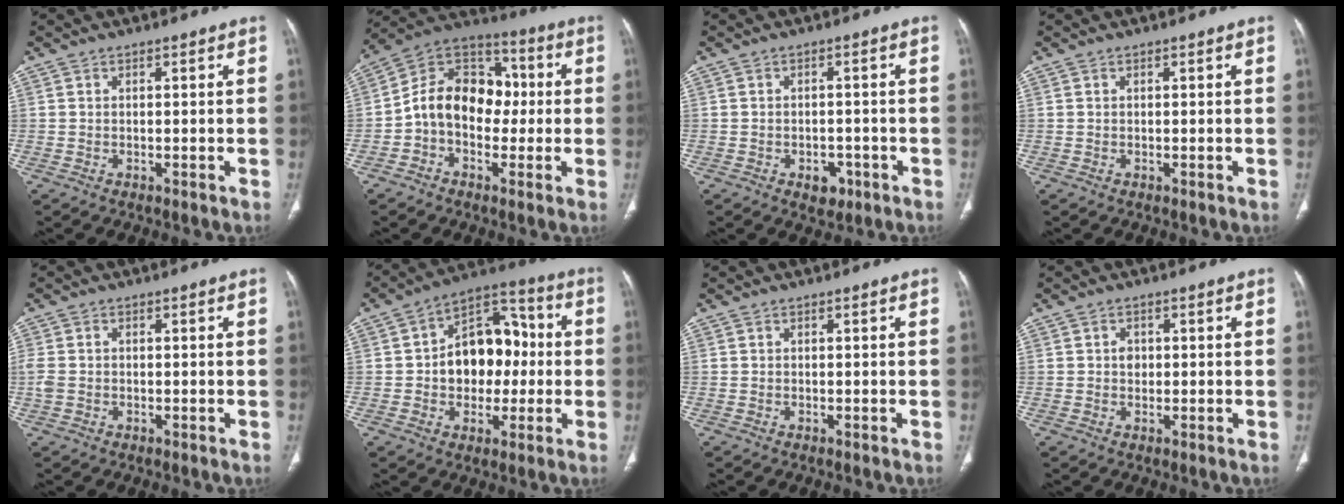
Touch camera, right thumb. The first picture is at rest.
{"total": 14.6, "force": [-1.0, 10.8, 9.8], "torque": [-0.126, 0.042, -0.032]}
{"total": 3.7, "force": [-1.8, 2.6, 2.0], "torque": [-0.010, 0.008, -0.018]}
{"total": 0.0}
{"total": 2.7, "force": [-0.2, 2.0, 1.8], "torque": [-0.057, 0.008, -0.002]}
{"total": 15.4, "force": [-0.2, 10.9, 10.9], "torque": [-0.108, 0.036, -0.007]}
{"total": 0.0}
{"total": 1.9, "force": [0.2, 1.5, 1.0], "torque": [-0.008, 0.003, 0.004]}